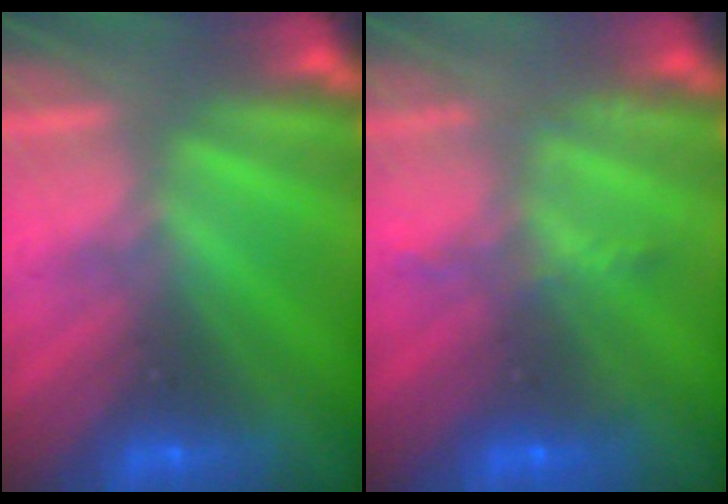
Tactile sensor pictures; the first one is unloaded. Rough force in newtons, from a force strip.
{"total": 2.3}